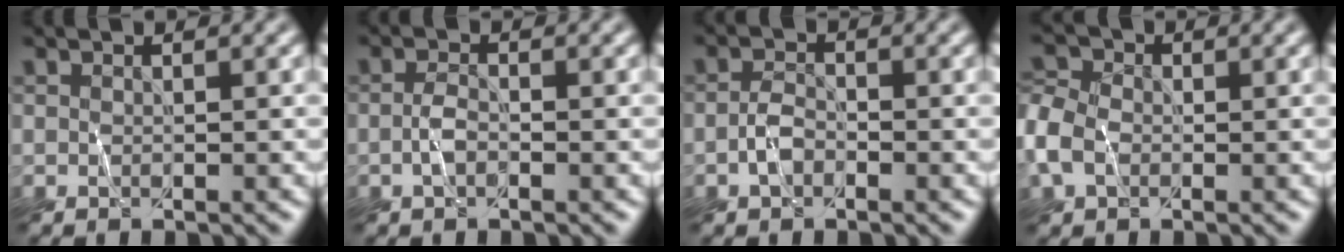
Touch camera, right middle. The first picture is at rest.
{"total": 1.2, "force": [-0.7, 0.5, 0.9], "torque": [-0.020, 0.009, -0.015]}
{"total": 1.5, "force": [-0.9, 0.9, 0.8], "torque": [-0.014, 0.011, -0.019]}
{"total": 4.0, "force": [-1.2, 3.1, 2.2], "torque": [-0.060, 0.012, -0.036]}